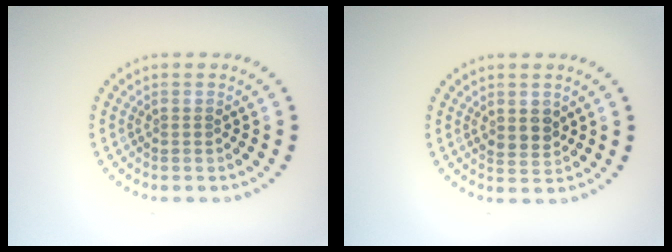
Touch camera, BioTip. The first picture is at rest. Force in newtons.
{"total": 1.9, "press": 1.7, "slide": 0.7}